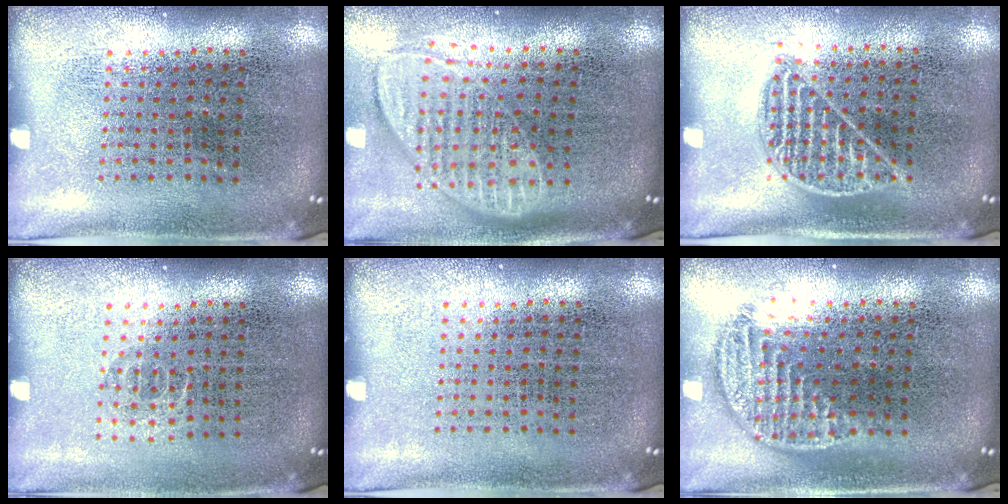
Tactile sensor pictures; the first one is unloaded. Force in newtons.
{"total": 1.9, "press": 1.5, "slide": 1.1}
{"total": 0.9, "press": 0.9, "slide": 0.3}
{"total": 0.6, "press": 0.4, "slide": 0.4}
{"total": 0.0}
{"total": 1.3, "press": 1.1, "slide": 0.6}